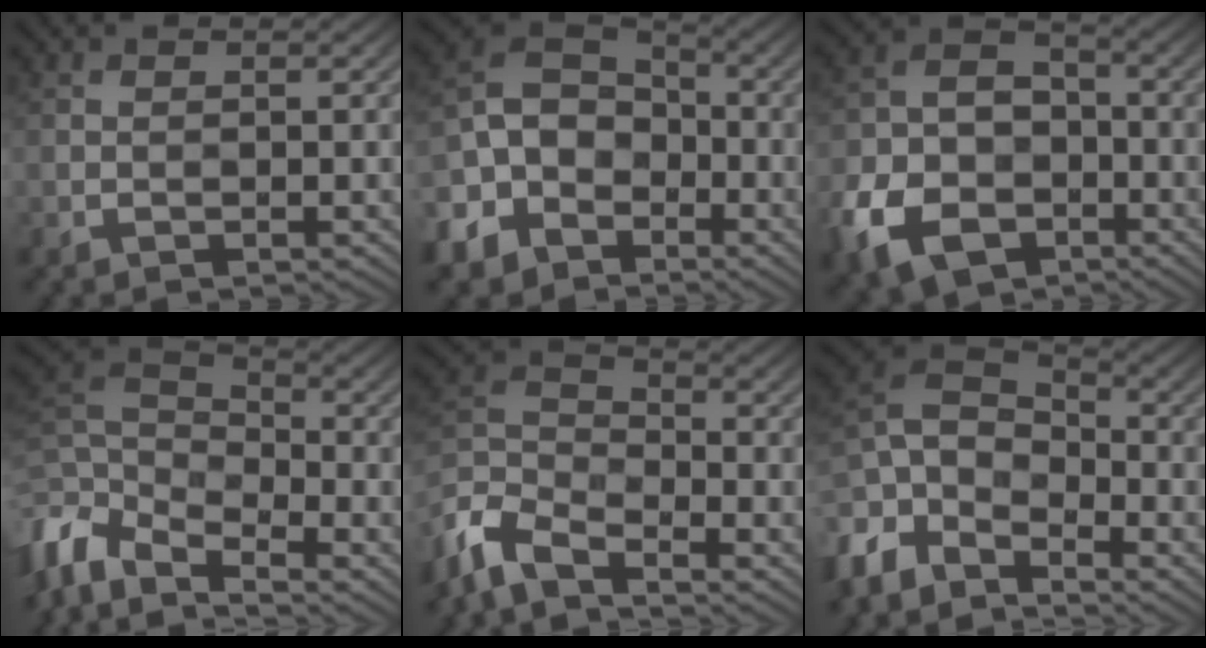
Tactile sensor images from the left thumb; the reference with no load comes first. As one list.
[{"total": 11.7, "force": [-3.9, 9.5, 5.4], "torque": [-0.176, -0.021, -0.069]}, {"total": 12.2, "force": [-4.6, 8.9, 7.1], "torque": [-0.163, -0.033, -0.092]}, {"total": 9.5, "force": [-4.5, 5.7, 6.1], "torque": [-0.167, 0.007, -0.089]}, {"total": 8.0, "force": [-5.7, 3.3, 4.5], "torque": [-0.104, 0.000, -0.133]}, {"total": 10.5, "force": [-4.9, 7.0, 6.0], "torque": [-0.178, 0.008, -0.102]}]